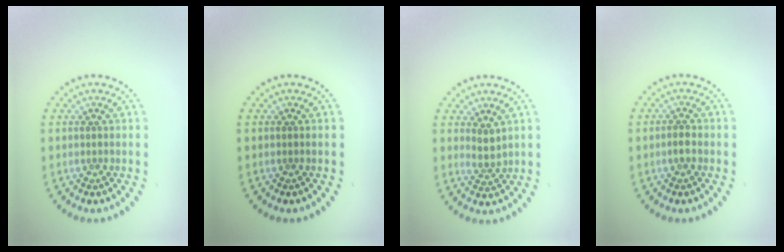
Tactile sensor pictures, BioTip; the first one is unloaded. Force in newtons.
{"total": 0.0}
{"total": 1.7, "press": 1.2, "slide": 1.2}
{"total": 1.1, "press": 1.0, "slide": 0.4}